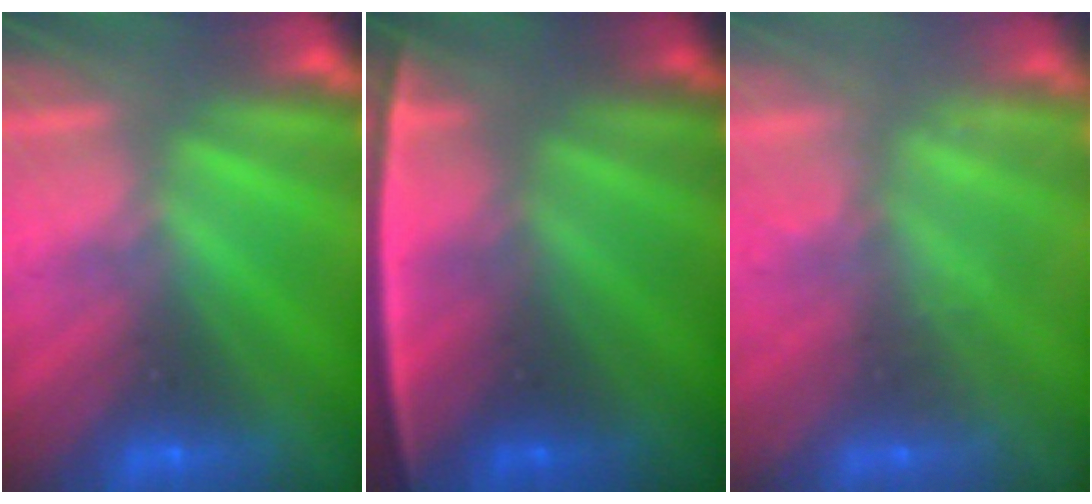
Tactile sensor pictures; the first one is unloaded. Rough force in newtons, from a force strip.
{"total": 2.2}
{"total": 2.3}